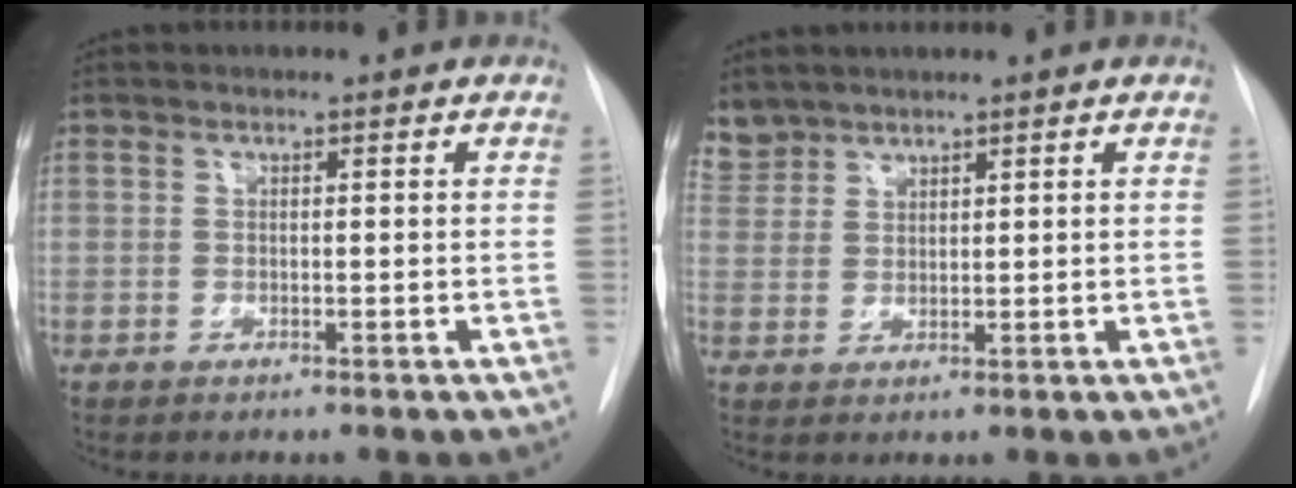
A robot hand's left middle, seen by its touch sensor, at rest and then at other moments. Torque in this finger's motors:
{"motor_torque": [0.01, -0.01, 0.01, -0.04]}